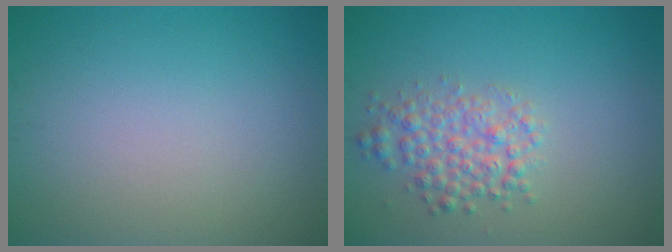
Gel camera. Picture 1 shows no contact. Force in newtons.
{"total": 3.2, "press": 3.1, "slide": 0.1}